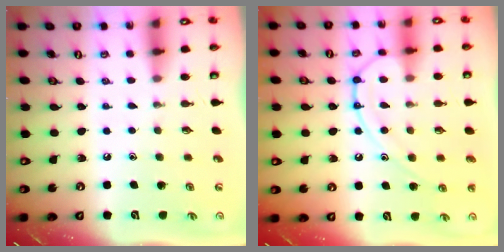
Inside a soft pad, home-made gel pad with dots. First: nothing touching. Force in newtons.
{"total": 14.4, "press": 14.3, "slide": 1.3}